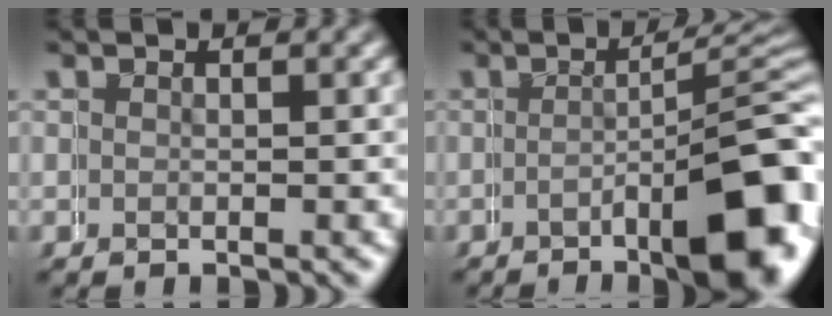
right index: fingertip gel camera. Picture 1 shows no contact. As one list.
[{"total": 10.3, "force": [-4.7, 2.6, 8.8], "torque": [-0.088, 0.009, -0.067]}]